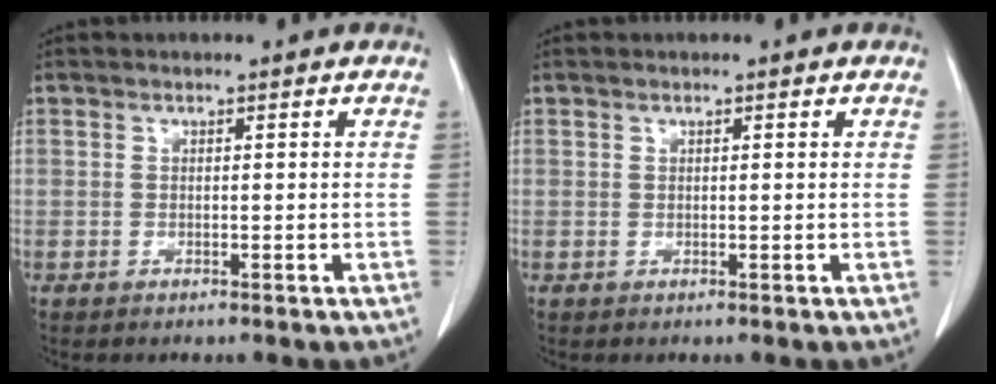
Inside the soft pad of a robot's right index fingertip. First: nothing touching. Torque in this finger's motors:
{"motor_torque": [-0.23, 0.12, 0.03, -0.01]}